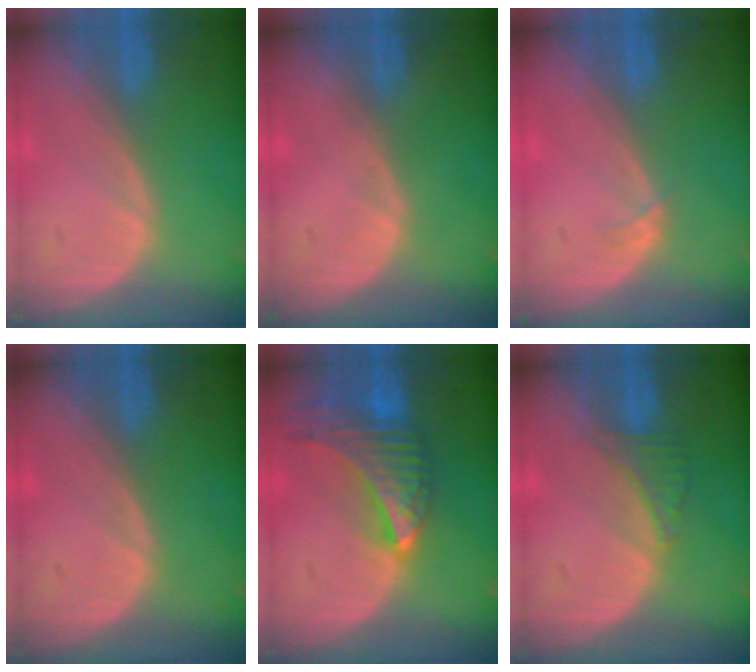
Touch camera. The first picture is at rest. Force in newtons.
{"total": 0.0}
{"total": 1.2, "press": 0.9, "slide": 0.7}
{"total": 0.0}
{"total": 9.4, "press": 8.4, "slide": 4.3}
{"total": 2.5, "press": 2.5, "slide": 0.2}